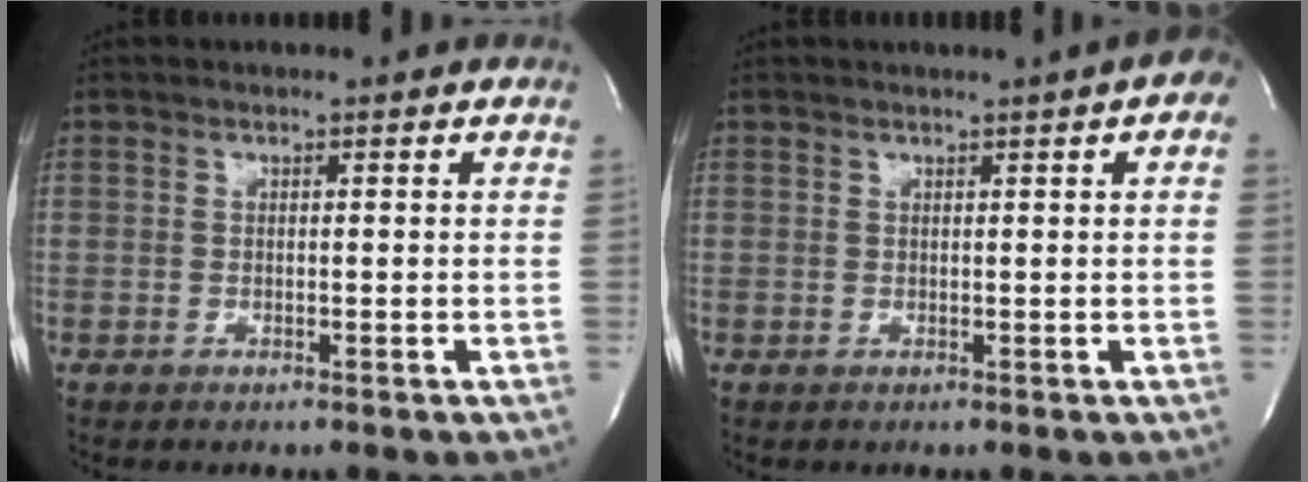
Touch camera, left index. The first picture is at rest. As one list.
[{"total": 3.9, "force": [1.9, 0.6, 3.4], "torque": [-0.038, 0.007, 0.016]}]